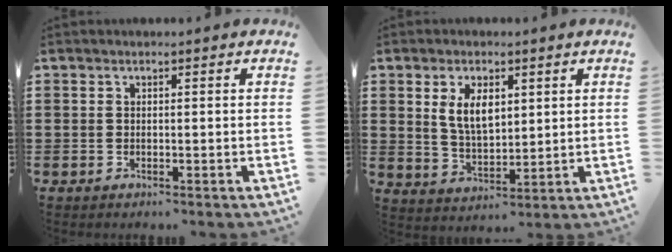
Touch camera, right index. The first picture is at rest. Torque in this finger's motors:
{"motor_torque": [0.17, 0.23, 0.15, 0.04]}